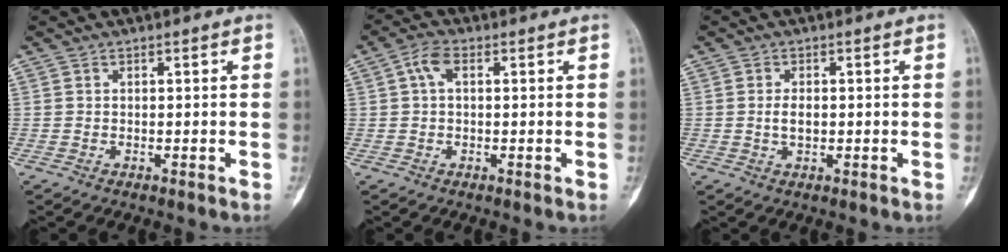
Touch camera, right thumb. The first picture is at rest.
{"total": 3.6, "force": [0.8, 1.9, 2.9], "torque": [-0.060, 0.012, 0.013]}
{"total": 2.5, "force": [-0.1, 1.4, 2.1], "torque": [-0.036, 0.001, -0.002]}